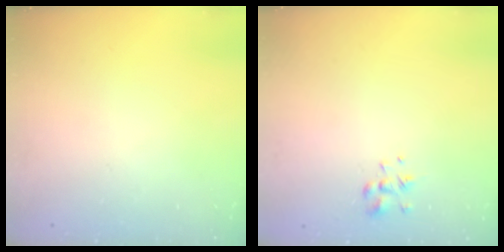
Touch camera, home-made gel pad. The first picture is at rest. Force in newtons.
{"total": 1.3, "press": 1.2, "slide": 0.6}